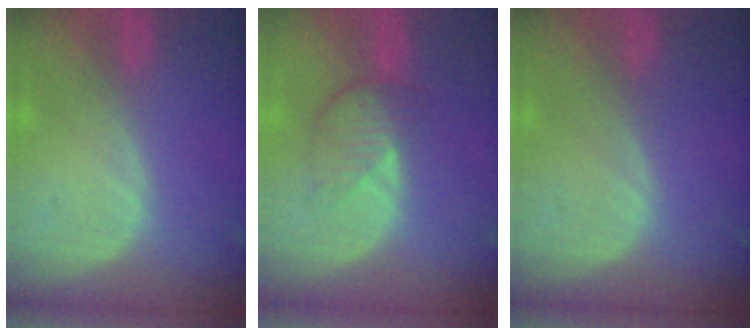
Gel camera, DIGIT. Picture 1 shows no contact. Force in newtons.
{"total": 4.6, "press": 4.2, "slide": 2.0}
{"total": 0.0}